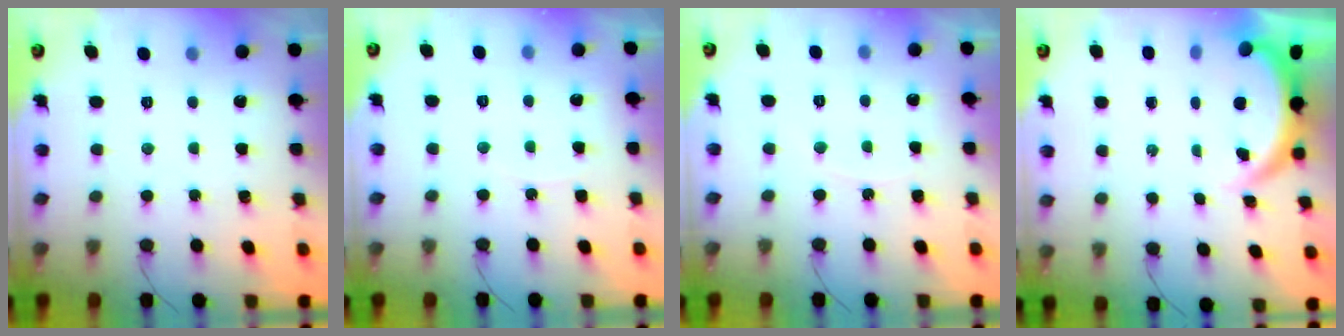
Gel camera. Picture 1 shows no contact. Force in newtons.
{"total": 6.3, "press": 6.3, "slide": 0.4}
{"total": 5.8, "press": 5.8, "slide": 0.6}
{"total": 4.0, "press": 4.0, "slide": 0.2}